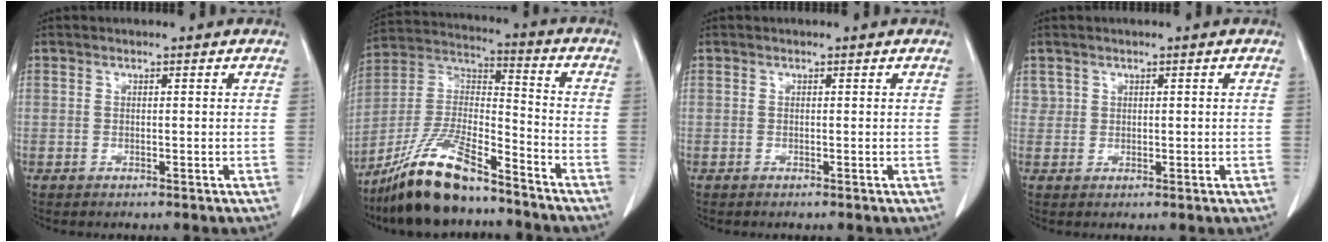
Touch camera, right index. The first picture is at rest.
{"total": 16.0, "force": [-12.6, 3.3, 9.4], "torque": [-0.192, -0.004, -0.232]}
{"total": 0.0}
{"total": 1.3, "force": [0.6, 1.1, 0.2], "torque": [0.005, 0.004, 0.010]}